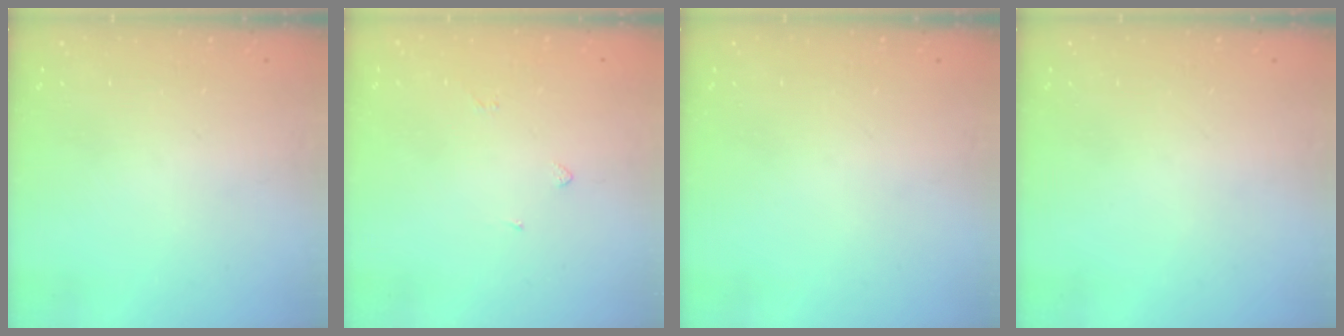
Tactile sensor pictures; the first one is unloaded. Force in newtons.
{"total": 1.9, "press": 1.8, "slide": 0.6}
{"total": 0.0}
{"total": 0.0}